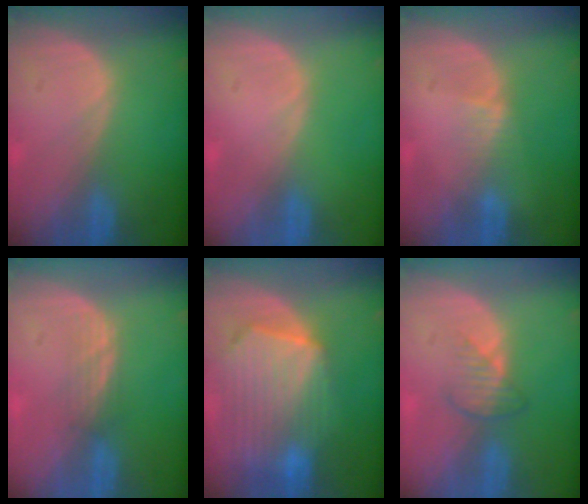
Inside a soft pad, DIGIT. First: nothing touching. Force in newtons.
{"total": 0.0}
{"total": 1.6, "press": 1.6, "slide": 0.3}
{"total": 2.1, "press": 2.1, "slide": 0.2}
{"total": 10.7, "press": 9.4, "slide": 5.2}
{"total": 3.0, "press": 2.8, "slide": 1.1}